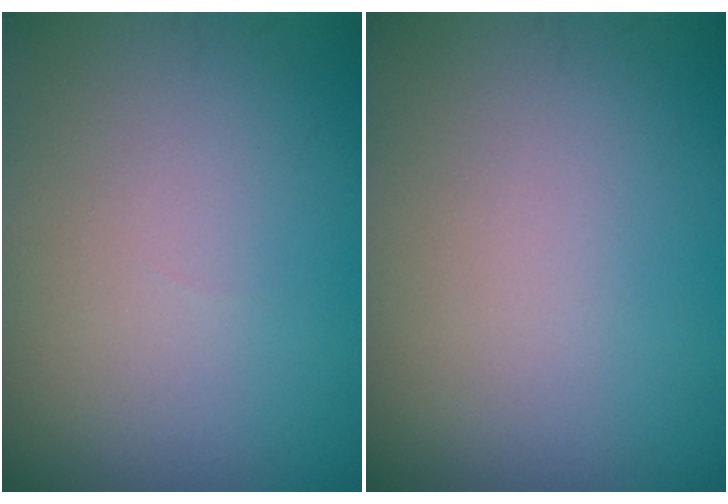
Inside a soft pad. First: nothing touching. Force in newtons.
{"total": 0.0}